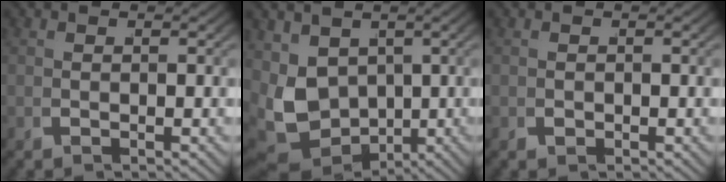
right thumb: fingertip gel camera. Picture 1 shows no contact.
{"total": 8.8, "force": [-0.8, 6.7, 5.6], "torque": [-0.161, -0.057, 0.015]}
{"total": 0.0}